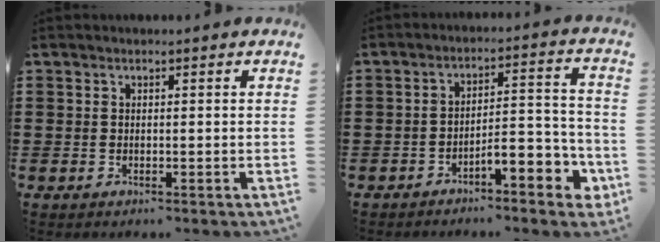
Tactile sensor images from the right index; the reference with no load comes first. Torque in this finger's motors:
{"motor_torque": [1.19, -0.95, 0.29, 0.07]}